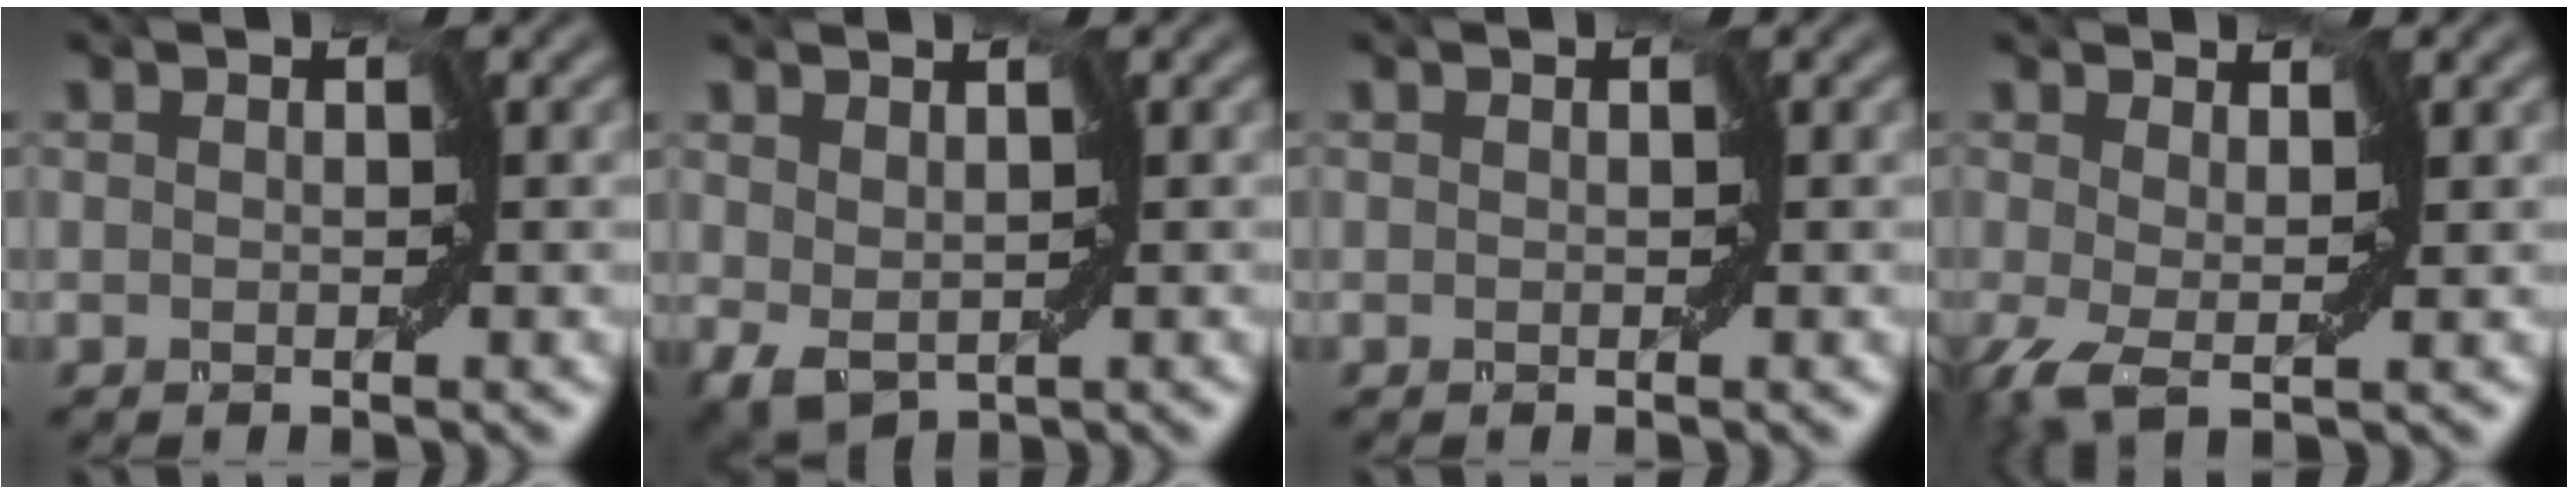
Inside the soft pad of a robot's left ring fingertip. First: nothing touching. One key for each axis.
{"total": 3.6, "fx": -0.4, "fy": 2.7, "fz": 2.4, "tx": -0.053, "ty": -0.016, "tz": -0.004}
{"total": 0.0}
{"total": 3.6, "fx": -0.8, "fy": 1.6, "fz": 3.1, "tx": -0.081, "ty": -0.009, "tz": -0.022}